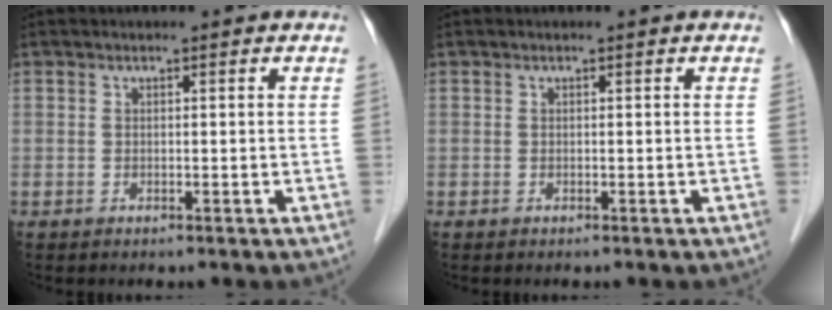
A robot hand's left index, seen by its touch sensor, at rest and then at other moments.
{"total": 0.0}